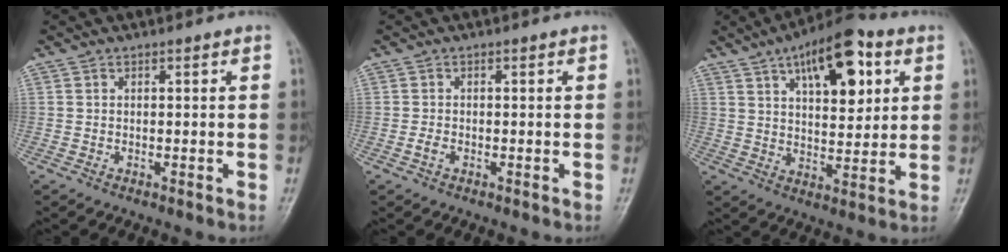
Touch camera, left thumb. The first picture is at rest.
{"total": 1.2, "force": [-0.5, 0.8, 0.8], "torque": [-0.018, -0.001, -0.012]}
{"total": 16.1, "force": [6.9, 7.2, 12.6], "torque": [-0.152, -0.014, 0.105]}